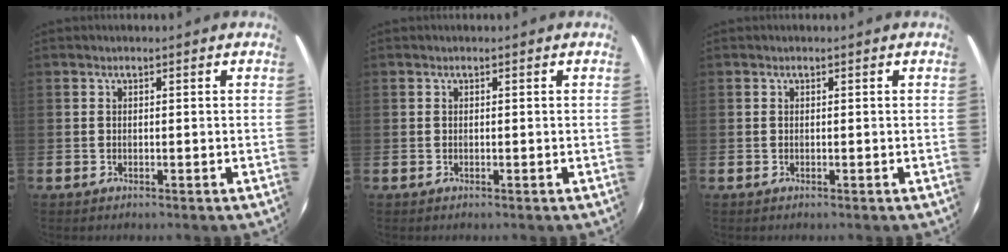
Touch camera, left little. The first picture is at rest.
{"total": 0.0}
{"total": 0.0}